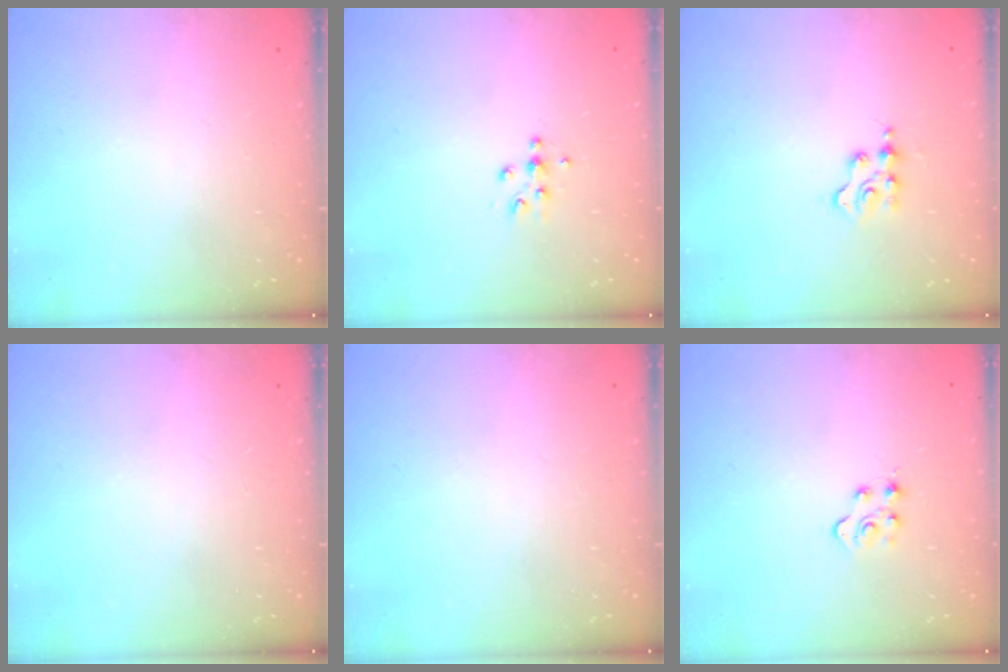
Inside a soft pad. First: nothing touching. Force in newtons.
{"total": 4.9, "press": 4.8, "slide": 0.6}
{"total": 2.4, "press": 2.4, "slide": 0.3}
{"total": 0.0}
{"total": 0.0}
{"total": 4.6, "press": 4.6, "slide": 0.4}